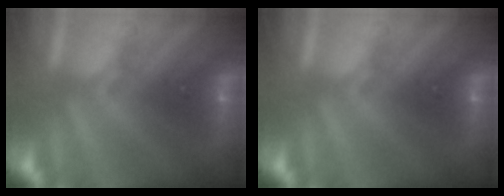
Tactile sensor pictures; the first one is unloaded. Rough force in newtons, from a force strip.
{"total": 0.0}